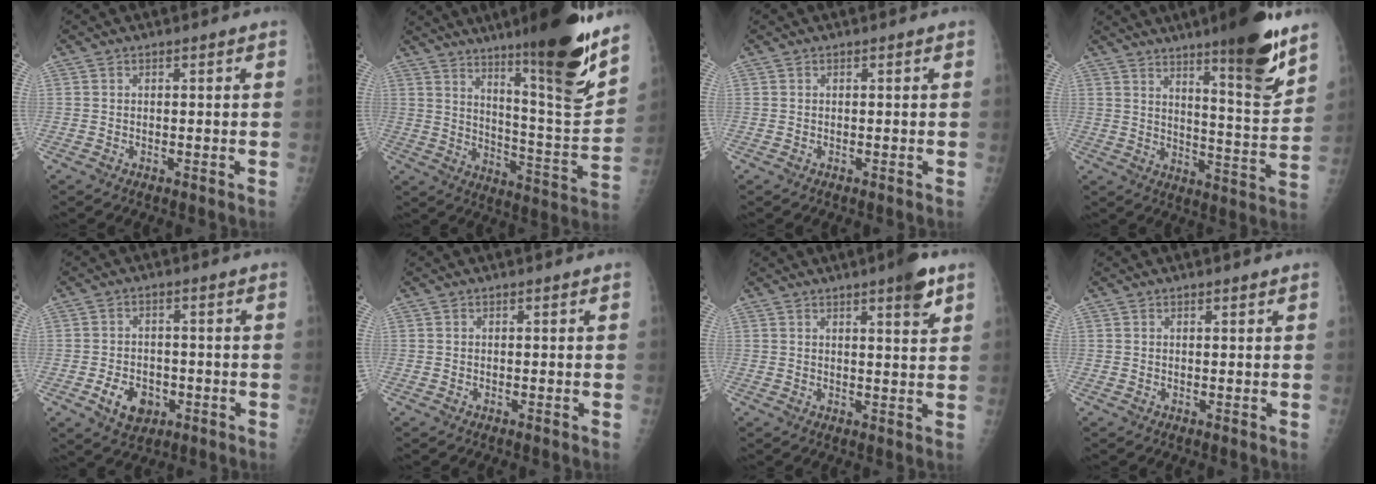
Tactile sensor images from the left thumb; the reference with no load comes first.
{"total": 20.5, "force": [13.9, 1.9, 14.9], "torque": [-0.193, -0.087, 0.221]}
{"total": 0.0}
{"total": 15.8, "force": [10.6, 2.1, 11.6], "torque": [-0.146, -0.075, 0.162]}
{"total": 6.4, "force": [-2.4, 4.6, 3.7], "torque": [-0.047, 0.011, -0.034]}
{"total": 0.0}
{"total": 5.6, "force": [3.4, 1.0, 4.3], "torque": [-0.053, -0.017, 0.043]}
{"total": 0.6, "force": [0.5, 0.2, 0.4], "torque": [-0.006, -0.002, 0.008]}